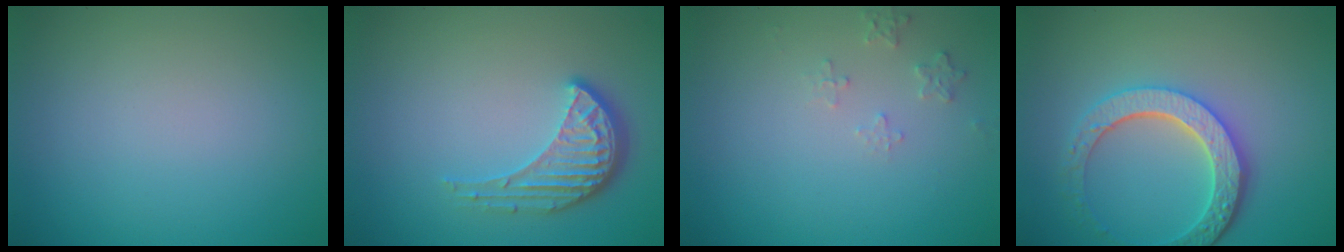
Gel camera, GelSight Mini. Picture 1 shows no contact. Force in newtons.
{"total": 4.0, "press": 3.1, "slide": 2.6}
{"total": 1.3, "press": 1.3, "slide": 0.2}
{"total": 5.2, "press": 4.2, "slide": 2.9}